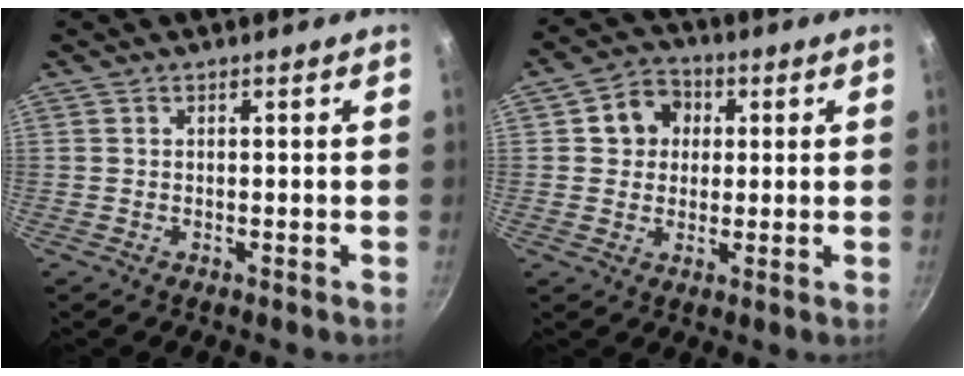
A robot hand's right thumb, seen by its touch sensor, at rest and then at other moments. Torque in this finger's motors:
{"motor_torque": [-0.79, 0.86, 0.05, -0.05, 0.03]}